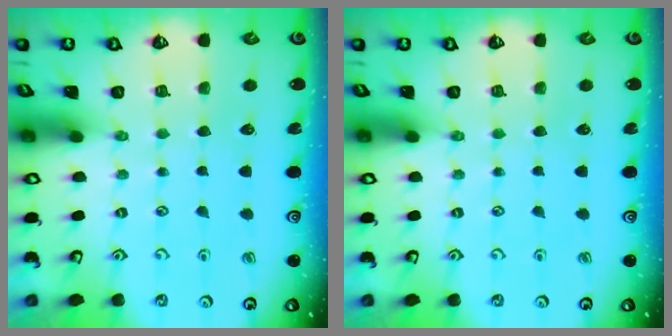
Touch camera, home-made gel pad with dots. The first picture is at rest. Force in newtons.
{"total": 0.0}